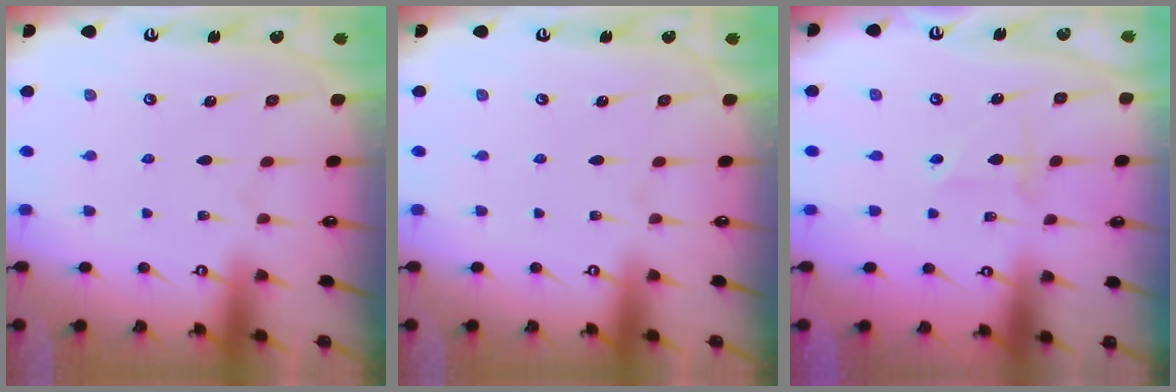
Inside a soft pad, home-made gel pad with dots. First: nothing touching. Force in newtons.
{"total": 0.0}
{"total": 2.7, "press": 2.7, "slide": 0.3}